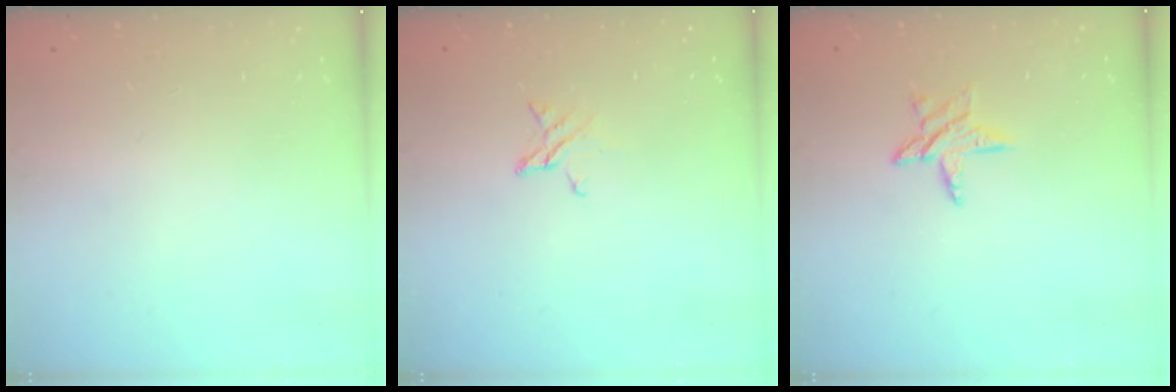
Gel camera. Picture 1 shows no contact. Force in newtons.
{"total": 3.1, "press": 3.1, "slide": 0.3}
{"total": 7.3, "press": 7.2, "slide": 0.7}